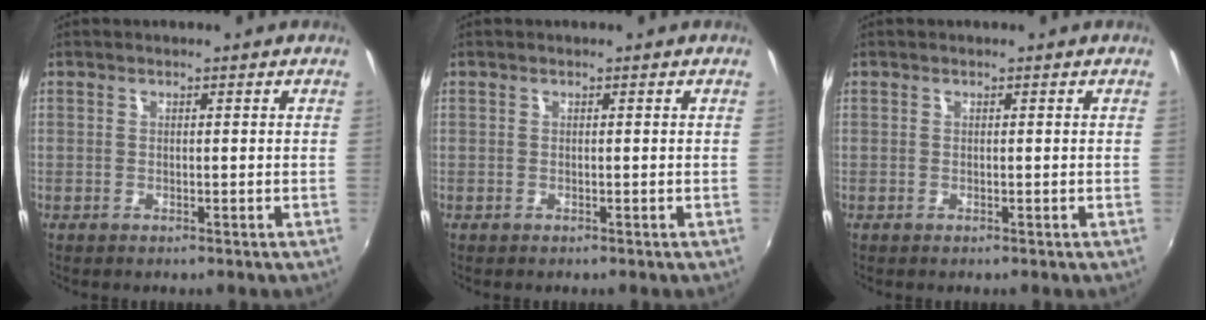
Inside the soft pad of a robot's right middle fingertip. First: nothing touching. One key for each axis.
{"total": 0.0}
{"total": 0.0}